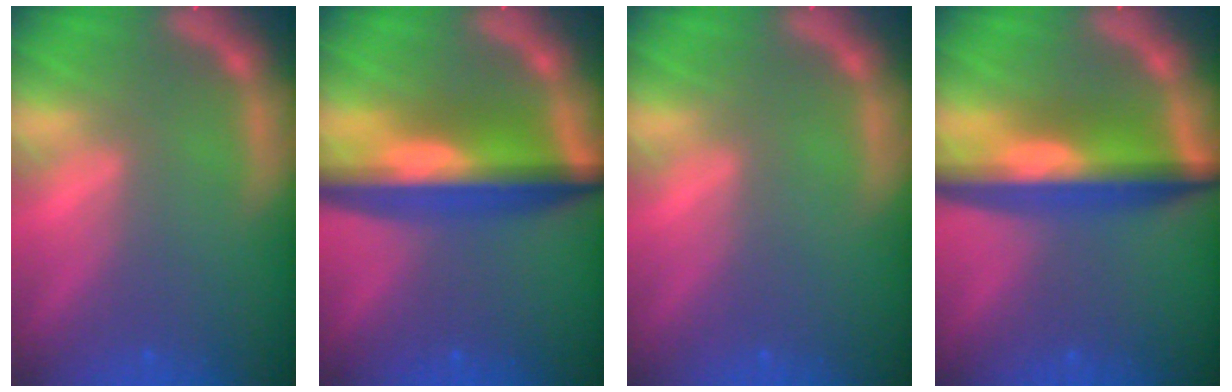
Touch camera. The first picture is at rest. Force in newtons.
{"total": 9.6}
{"total": 0.0}
{"total": 8.5}